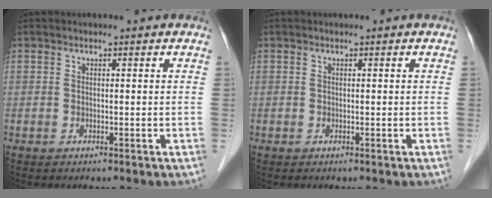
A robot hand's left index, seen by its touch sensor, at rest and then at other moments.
{"total": 0.0}